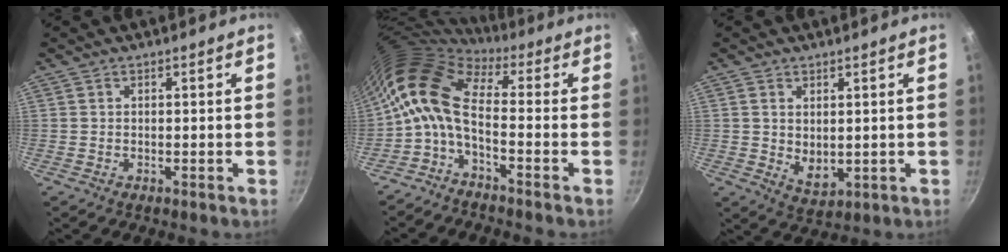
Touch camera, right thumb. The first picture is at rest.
{"total": 10.4, "force": [-0.4, 4.9, 9.1], "torque": [-0.178, 0.026, -0.025]}
{"total": 4.9, "force": [0.8, 3.2, 3.6], "torque": [-0.055, -0.019, 0.023]}